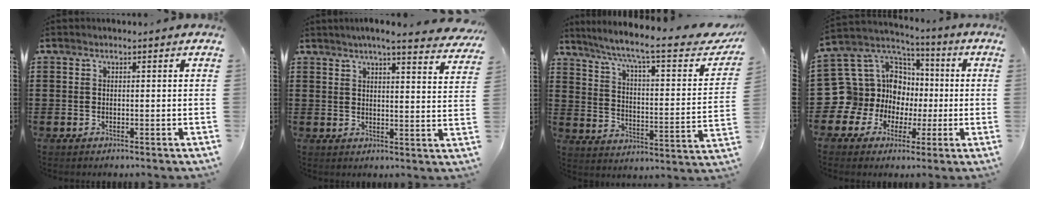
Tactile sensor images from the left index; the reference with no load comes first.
{"total": 4.8, "force": [4.4, -0.5, 2.0], "torque": [-0.055, -0.017, 0.075]}
{"total": 8.8, "force": [6.3, 0.8, 6.0], "torque": [-0.122, -0.042, 0.093]}
{"total": 13.1, "force": [-0.7, 12.7, 3.0], "torque": [-0.130, -0.024, 0.010]}